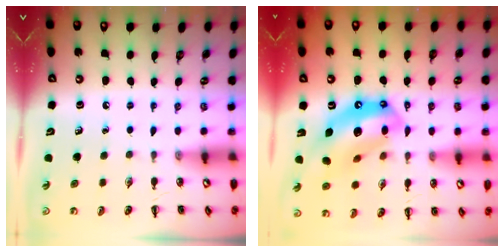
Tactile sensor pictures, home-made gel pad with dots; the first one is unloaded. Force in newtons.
{"total": 16.9, "press": 16.2, "slide": 4.7}